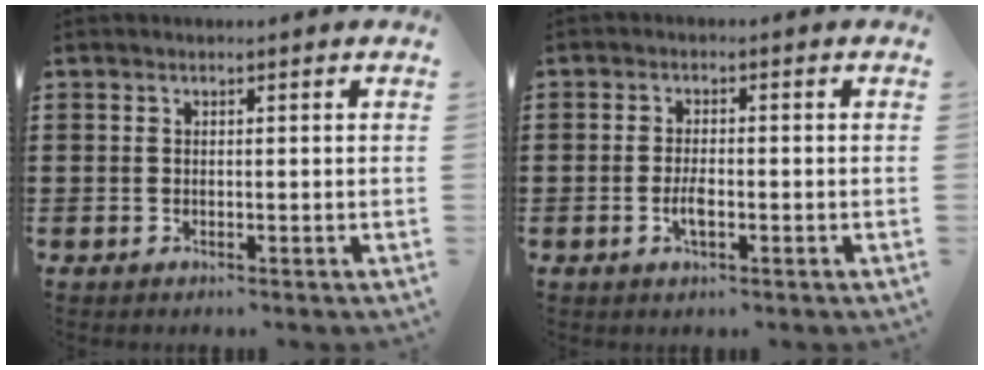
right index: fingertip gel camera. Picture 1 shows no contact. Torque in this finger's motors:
{"motor_torque": [2.14, 0.00, 0.28, 0.09]}